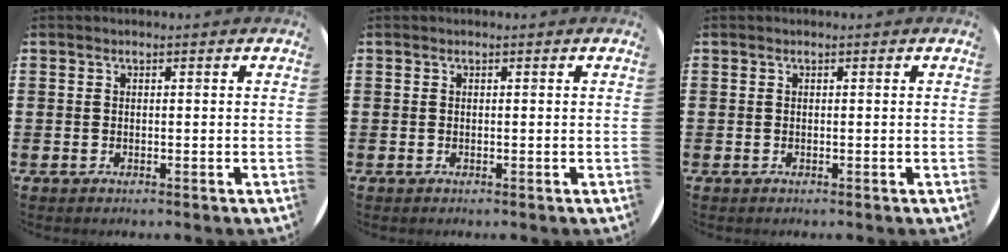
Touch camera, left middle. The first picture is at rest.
{"total": 0.0}
{"total": 0.0}